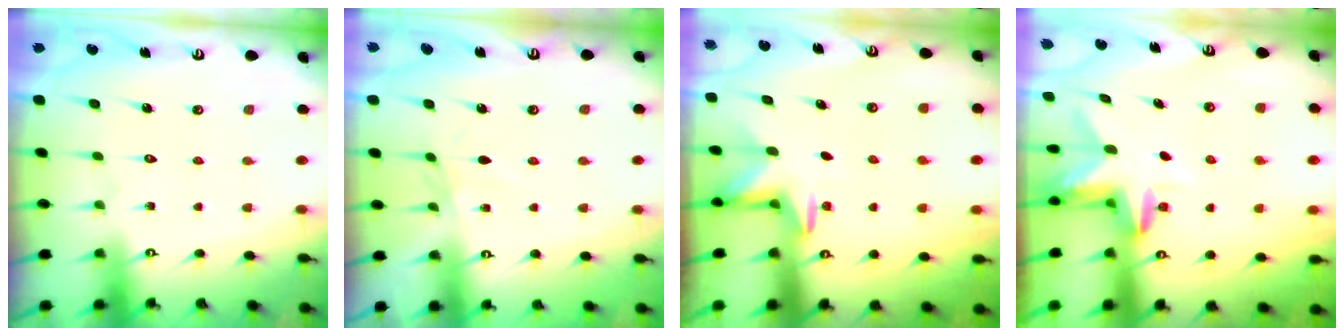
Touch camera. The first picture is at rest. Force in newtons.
{"total": 2.1, "press": 2.1, "slide": 0.5}
{"total": 3.0, "press": 3.0, "slide": 0.4}
{"total": 3.3, "press": 3.3, "slide": 0.3}